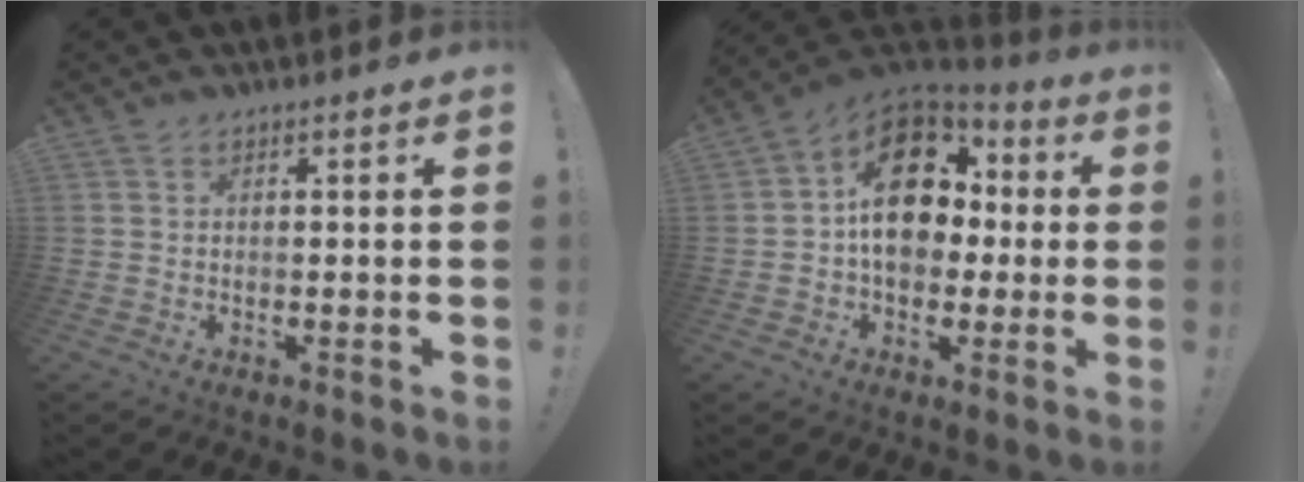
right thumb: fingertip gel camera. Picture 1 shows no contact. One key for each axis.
{"total": 18.3, "fx": 2.1, "fy": 13.4, "fz": 12.3, "tx": -0.182, "ty": 0.014, "tz": 0.039}